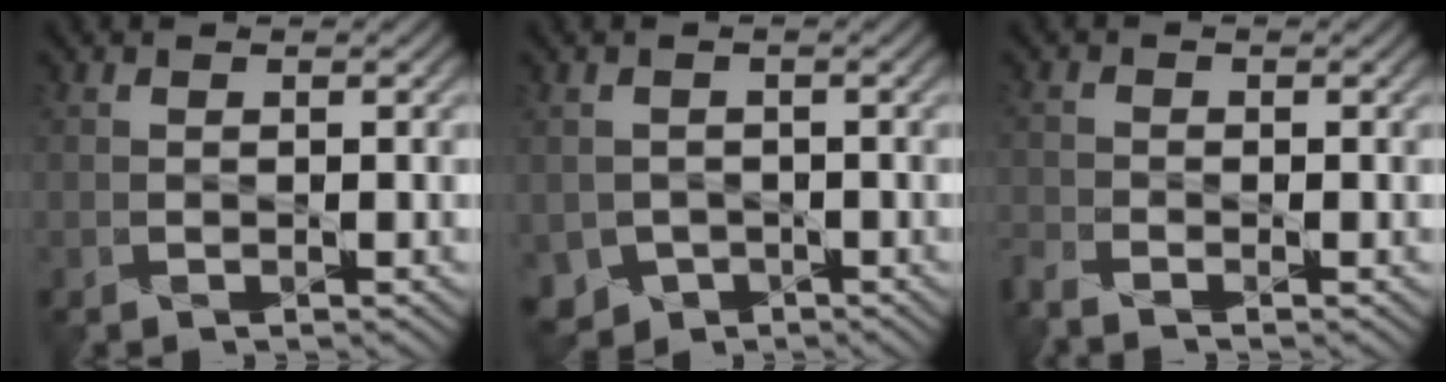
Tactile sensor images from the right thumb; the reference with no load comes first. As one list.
[{"total": 3.5, "force": [-1.7, 2.9, 0.9], "torque": [-0.031, -0.015, -0.034]}, {"total": 3.1, "force": [-2.7, 0.7, 1.4], "torque": [-0.038, -0.015, -0.065]}]